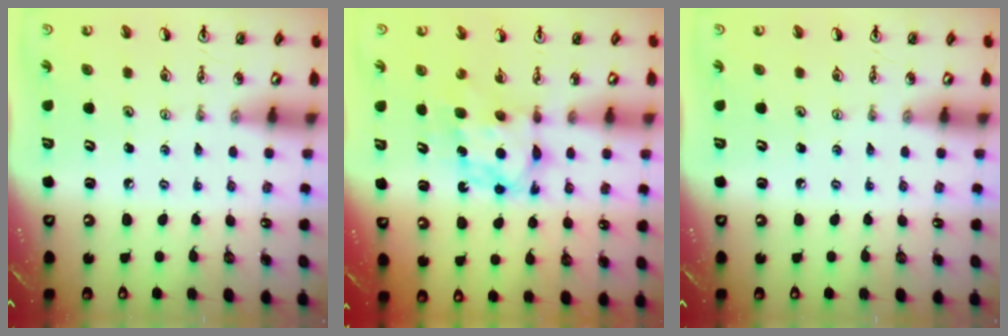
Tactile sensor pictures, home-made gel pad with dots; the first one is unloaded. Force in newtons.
{"total": 7.1, "press": 7.1, "slide": 0.4}
{"total": 0.0}